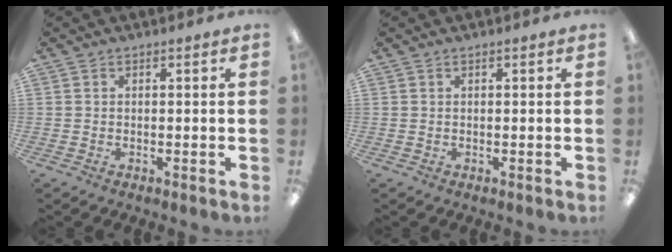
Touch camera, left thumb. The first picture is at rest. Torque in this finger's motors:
{"motor_torque": [-0.02, 0.02, -0.01, 0.01, 0.00]}